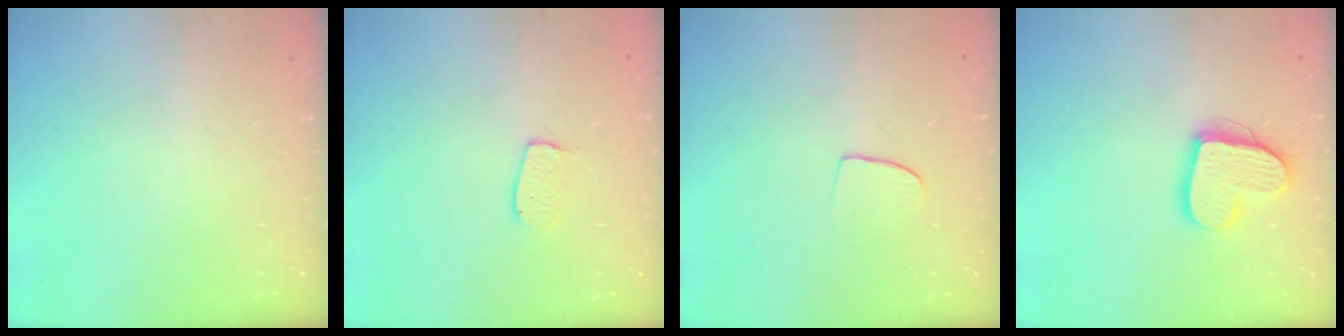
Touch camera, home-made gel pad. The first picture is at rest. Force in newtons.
{"total": 6.5, "press": 6.5, "slide": 0.5}
{"total": 6.3, "press": 6.2, "slide": 0.6}
{"total": 14.8, "press": 14.7, "slide": 1.3}